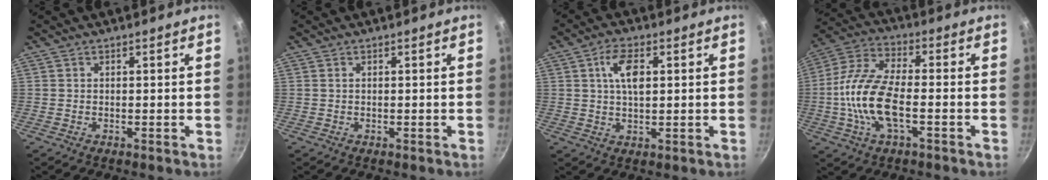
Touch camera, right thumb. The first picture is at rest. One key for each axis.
{"total": 0.0}
{"total": 6.5, "fx": 1.6, "fy": 3.1, "fz": 5.5, "tx": -0.094, "ty": 0.001, "tz": 0.028}
{"total": 14.4, "fx": -2.7, "fy": 6.3, "fz": 12.7, "tx": -0.252, "ty": 0.027, "tz": -0.070}